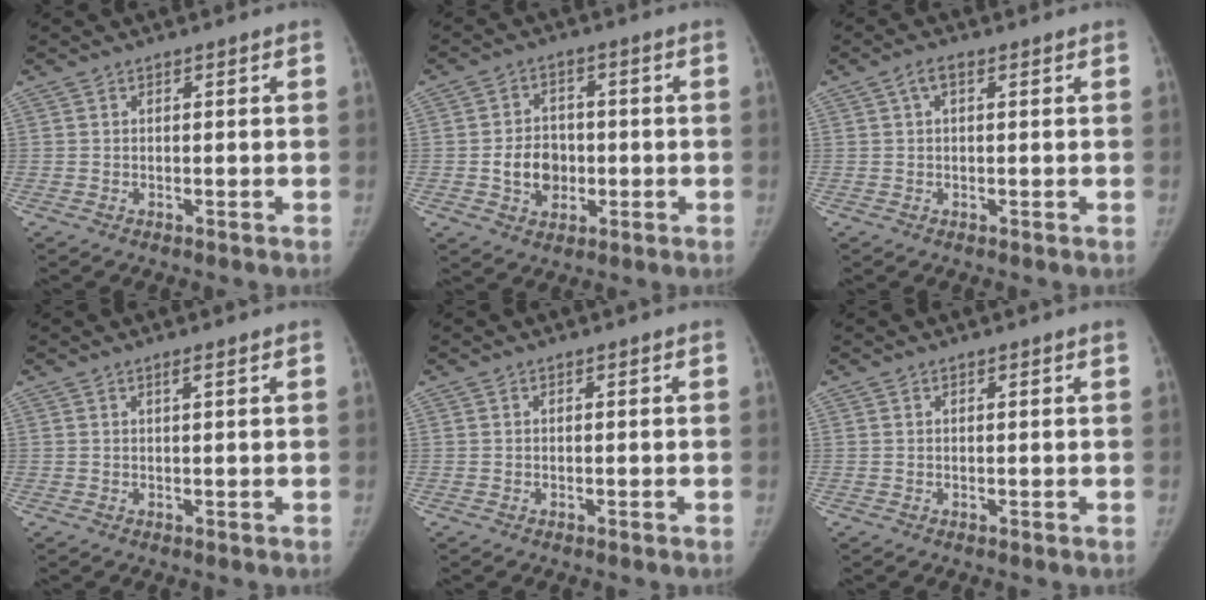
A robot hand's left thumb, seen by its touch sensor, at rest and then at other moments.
{"total": 7.6, "force": [-1.3, 6.2, 4.2], "torque": [-0.042, 0.013, -0.020]}
{"total": 2.3, "force": [0.8, 1.0, 2.0], "torque": [-0.041, 0.013, 0.014]}
{"total": 1.1, "force": [0.6, 0.0, 1.0], "torque": [-0.018, 0.001, 0.012]}
{"total": 0.0}
{"total": 0.6, "force": [0.2, -0.1, 0.5], "torque": [-0.011, 0.005, 0.004]}